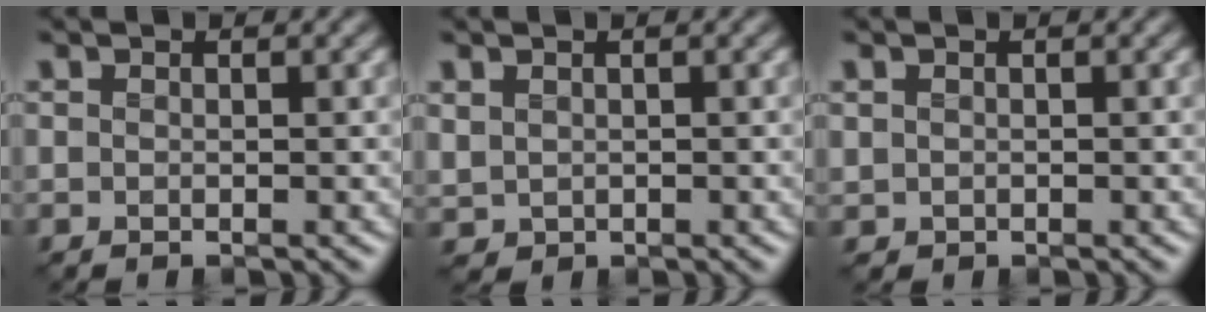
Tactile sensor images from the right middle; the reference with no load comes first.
{"total": 0.9, "force": [0.3, 0.8, 0.3], "torque": [-0.013, -0.003, 0.009]}
{"total": 0.5, "force": [0.0, 0.5, 0.1], "torque": [-0.003, -0.003, 0.000]}